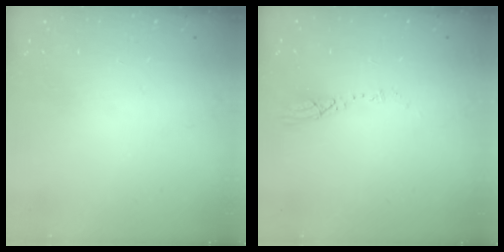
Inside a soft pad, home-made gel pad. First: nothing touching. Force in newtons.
{"total": 5.2, "press": 5.2, "slide": 0.4}